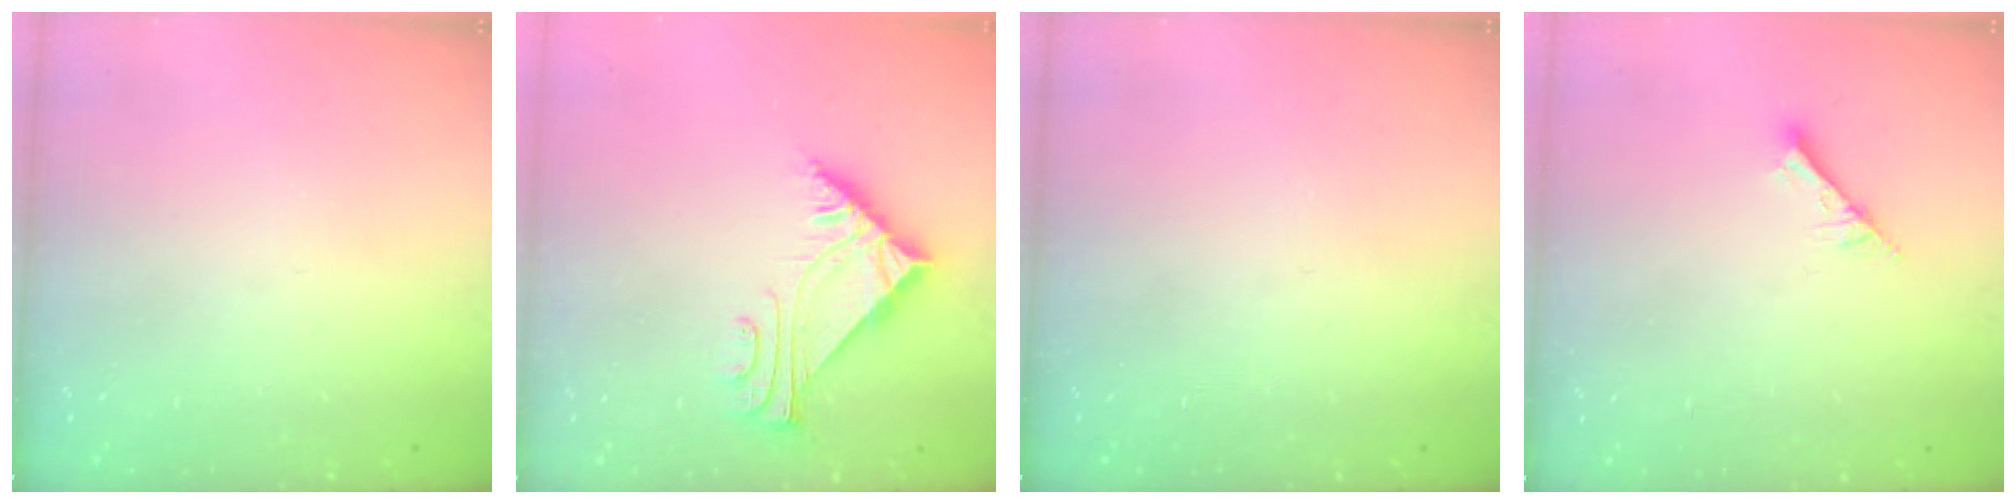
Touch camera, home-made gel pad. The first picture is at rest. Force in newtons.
{"total": 6.0, "press": 6.0, "slide": 0.1}
{"total": 0.0}
{"total": 2.0, "press": 2.0, "slide": 0.1}